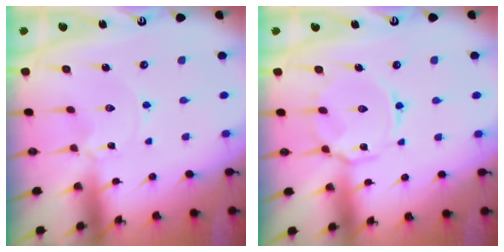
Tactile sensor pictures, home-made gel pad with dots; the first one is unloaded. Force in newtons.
{"total": 9.6, "press": 9.5, "slide": 0.7}